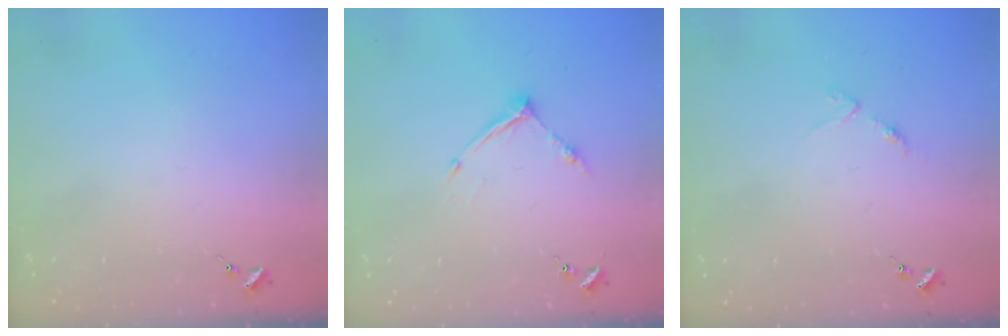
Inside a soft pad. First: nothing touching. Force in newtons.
{"total": 8.6, "press": 8.6, "slide": 0.5}
{"total": 3.1, "press": 3.0, "slide": 0.5}